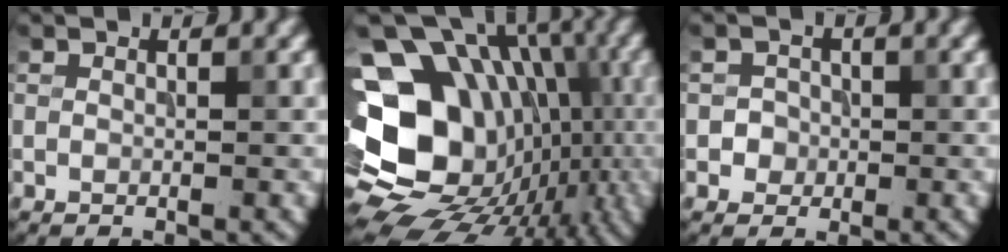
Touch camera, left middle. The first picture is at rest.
{"total": 16.9, "force": [-1.6, 13.0, 10.6], "torque": [-0.152, 0.028, -0.019]}
{"total": 1.6, "force": [-0.3, 1.5, 0.3], "torque": [0.012, -0.001, -0.007]}